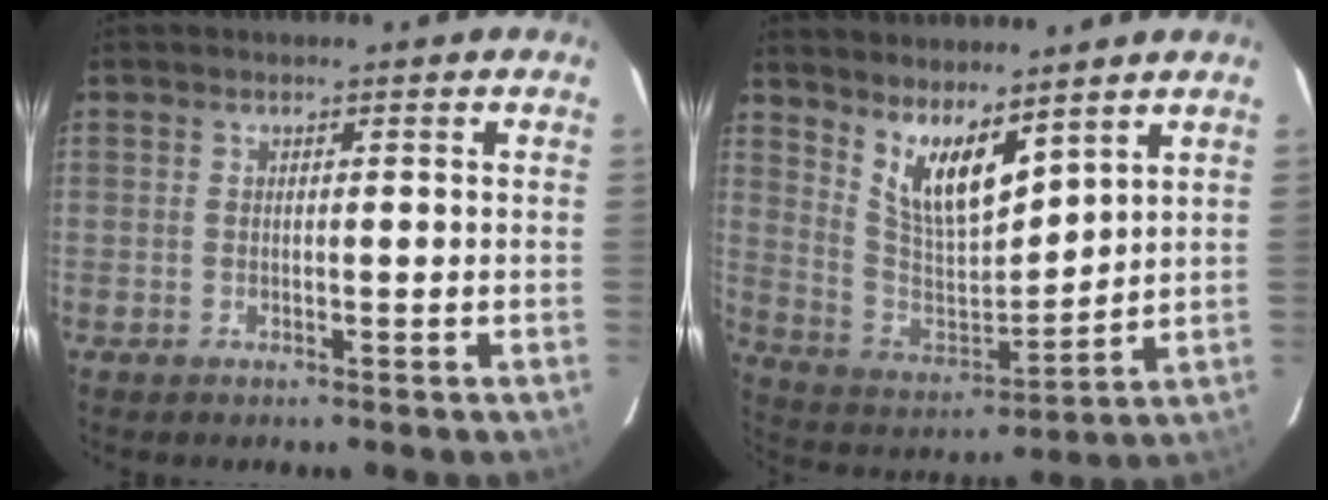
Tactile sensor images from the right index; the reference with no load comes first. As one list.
[{"total": 11.7, "force": [7.8, 3.9, 7.8], "torque": [-0.144, -0.011, 0.159]}]